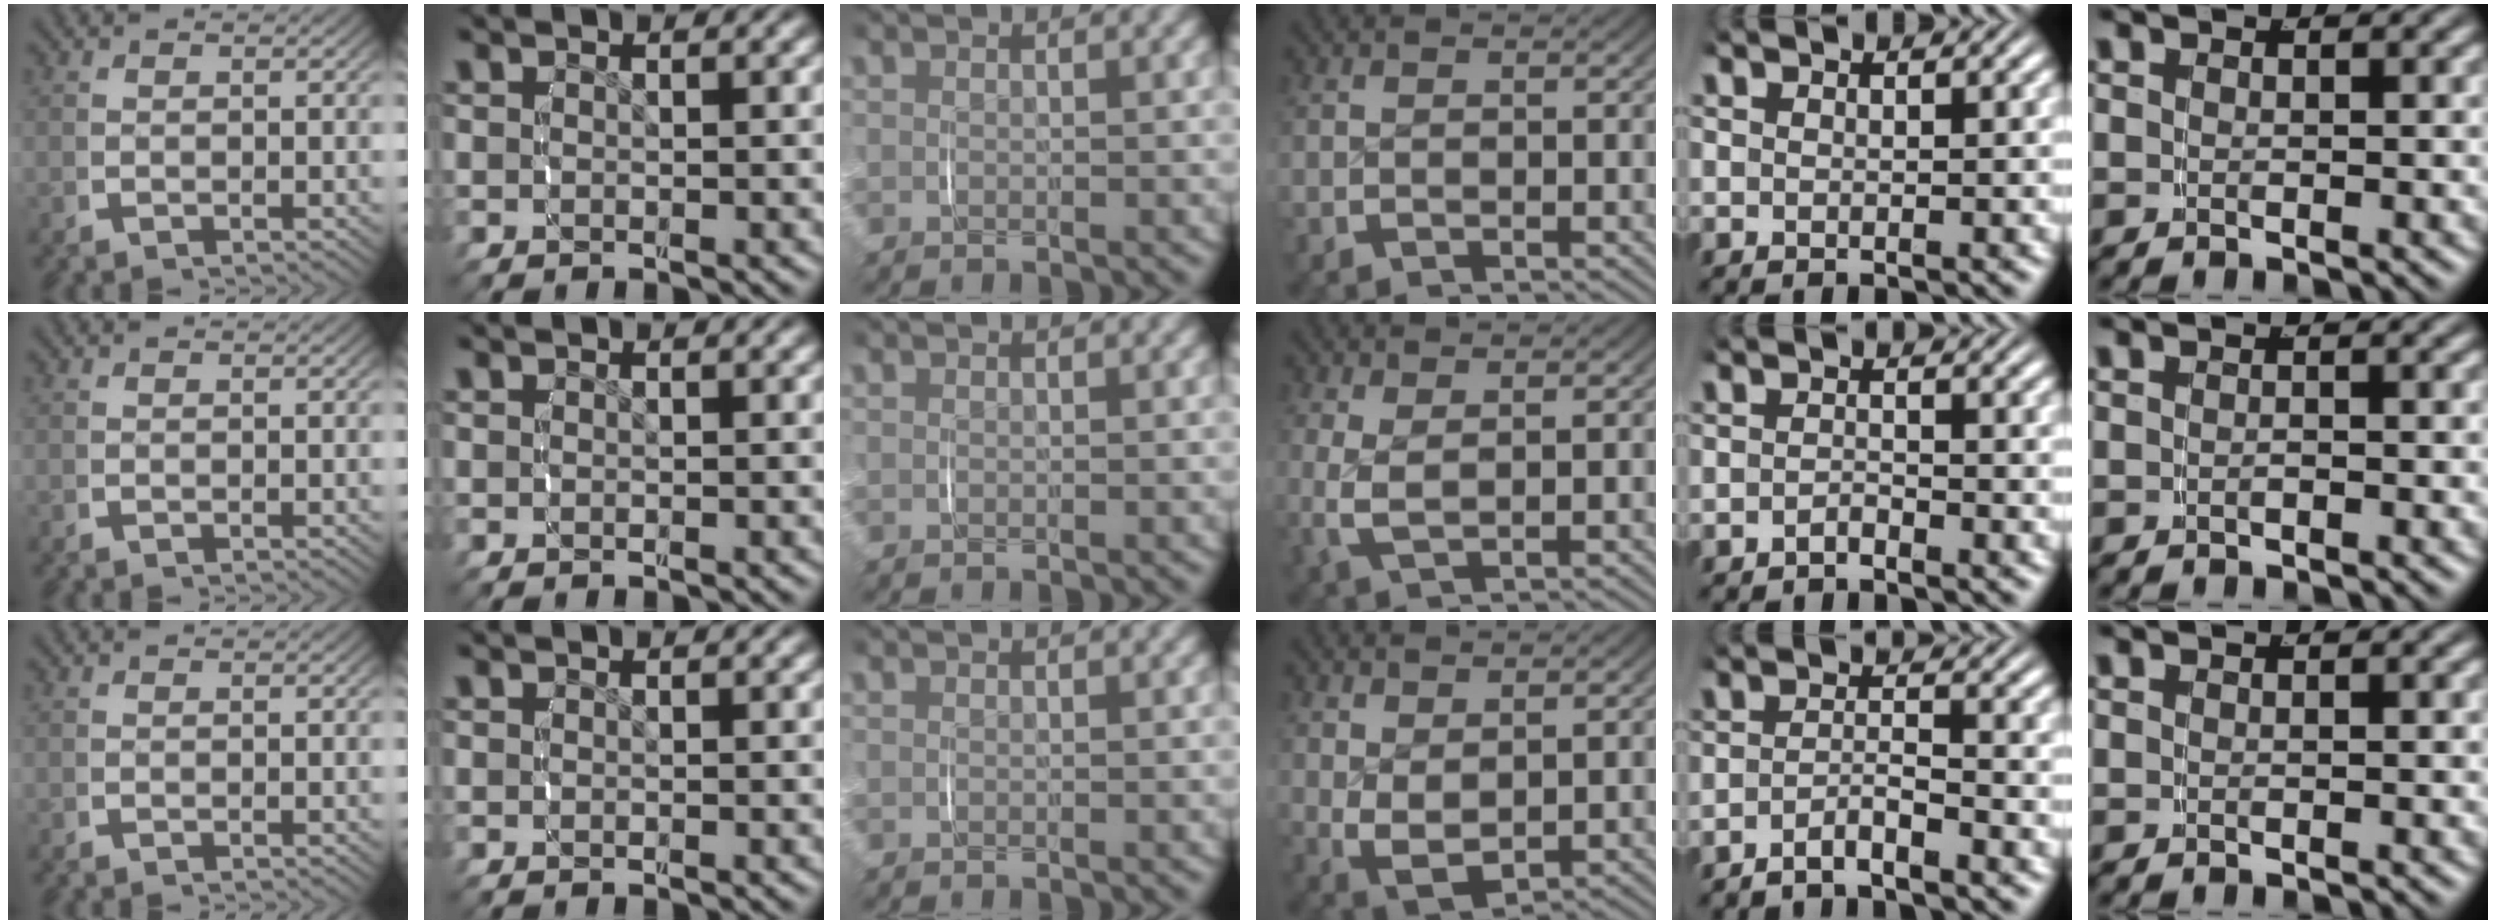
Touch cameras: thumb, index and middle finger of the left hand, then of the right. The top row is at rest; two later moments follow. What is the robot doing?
{"motion": "lift_and_place", "object": "pen bag"}